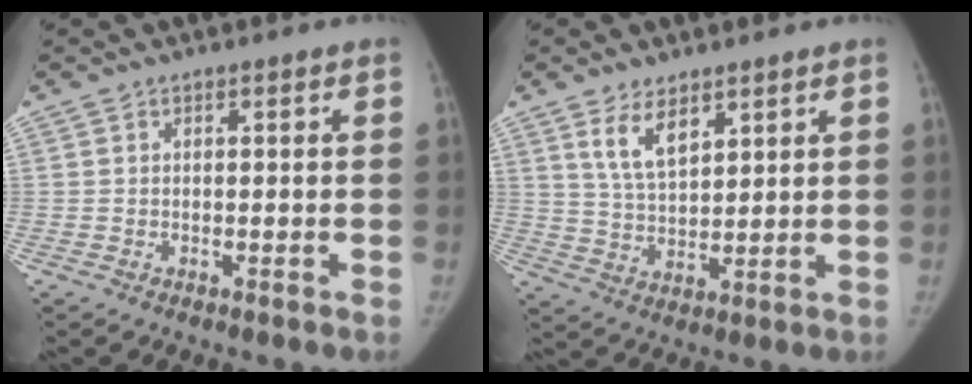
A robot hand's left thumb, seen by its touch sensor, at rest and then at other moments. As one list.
[{"total": 7.2, "force": [4.3, 3.4, 4.7], "torque": [-0.071, -0.030, 0.088]}]